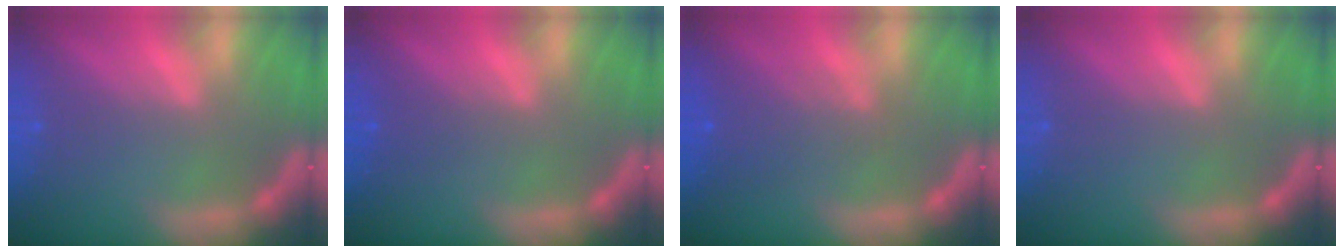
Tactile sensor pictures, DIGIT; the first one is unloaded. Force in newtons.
{"total": 1.4}
{"total": 3.6}
{"total": 0.0}